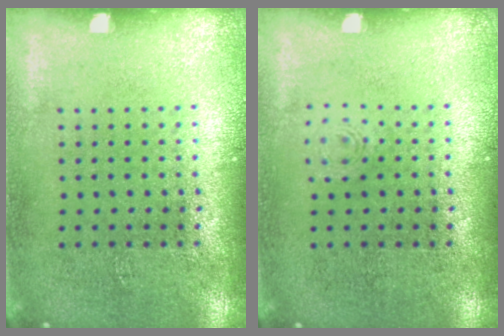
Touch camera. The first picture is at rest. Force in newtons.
{"total": 0.7, "press": 0.7, "slide": 0.2}